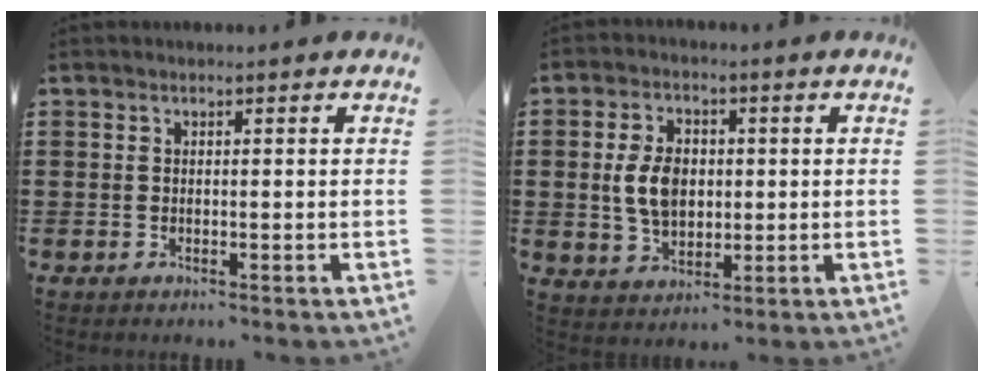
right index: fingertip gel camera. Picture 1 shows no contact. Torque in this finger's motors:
{"motor_torque": [0.77, 0.41, 0.29, 0.17]}